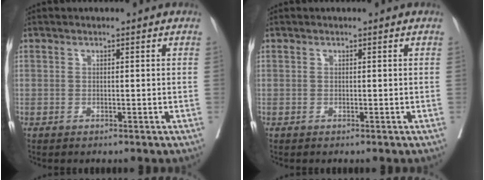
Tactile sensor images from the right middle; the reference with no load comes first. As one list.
[{"total": 0.0}]